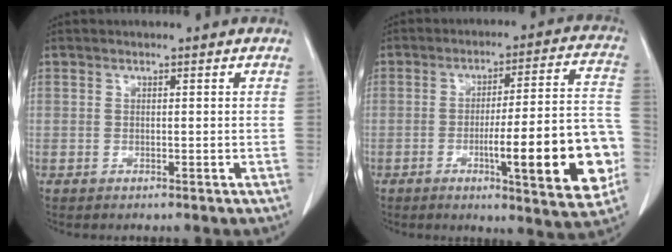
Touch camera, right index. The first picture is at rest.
{"total": 18.1, "force": [-4.7, 2.4, 17.3], "torque": [-0.194, 0.016, -0.056]}